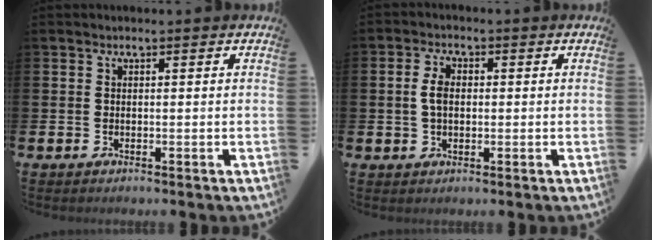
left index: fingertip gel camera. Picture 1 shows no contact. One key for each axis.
{"total": 3.3, "fx": 0.6, "fy": 2.1, "fz": 2.5, "tx": -0.036, "ty": 0.004, "tz": 0.005}